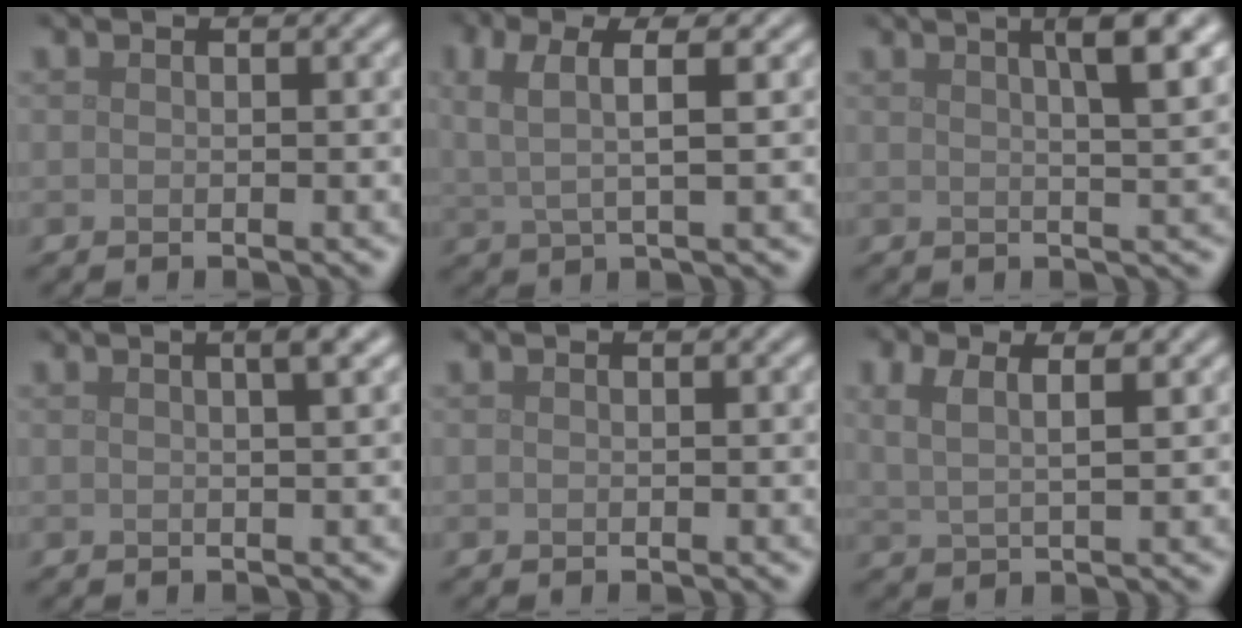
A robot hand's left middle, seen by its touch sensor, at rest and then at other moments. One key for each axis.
{"total": 3.5, "fx": 1.1, "fy": 1.0, "fz": 3.1, "tx": -0.066, "ty": 0.001, "tz": 0.022}
{"total": 5.6, "fx": 2.5, "fy": 1.5, "fz": 4.7, "tx": -0.041, "ty": 0.023, "tz": 0.020}
{"total": 2.7, "fx": 1.1, "fy": 0.8, "fz": 2.3, "tx": -0.018, "ty": 0.010, "tz": 0.000}
{"total": 0.0}
{"total": 3.4, "fx": 1.6, "fy": 1.4, "fz": 2.6, "tx": -0.043, "ty": 0.008, "tz": 0.020}